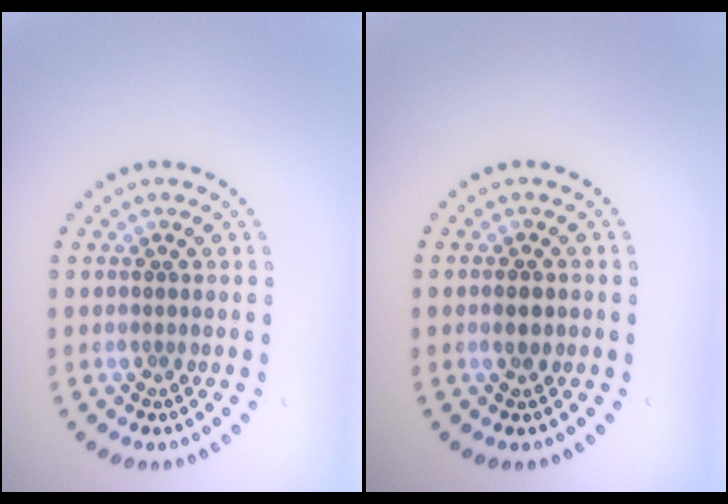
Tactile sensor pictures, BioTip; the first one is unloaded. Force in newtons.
{"total": 1.9, "press": 1.9, "slide": 0.1}